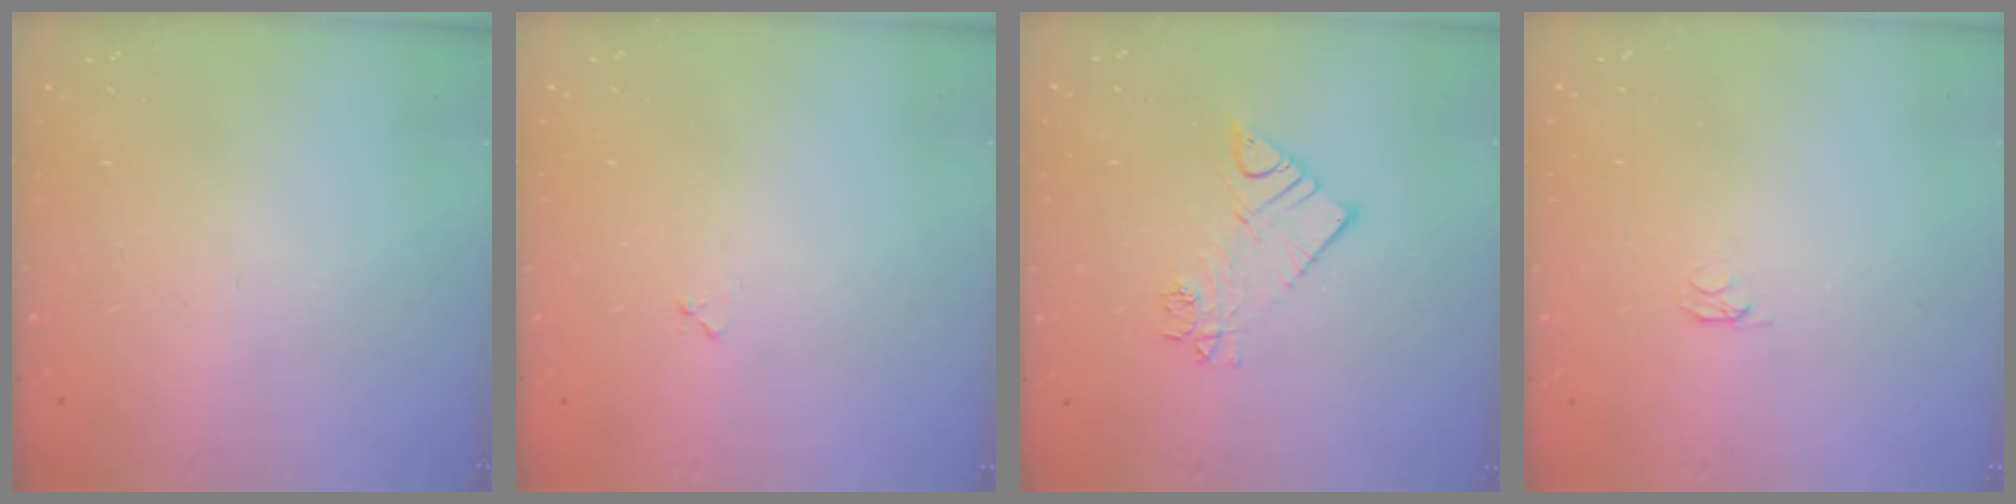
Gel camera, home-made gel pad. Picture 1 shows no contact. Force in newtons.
{"total": 3.4, "press": 3.4, "slide": 0.4}
{"total": 9.3, "press": 9.3, "slide": 0.7}
{"total": 2.1, "press": 2.0, "slide": 0.3}